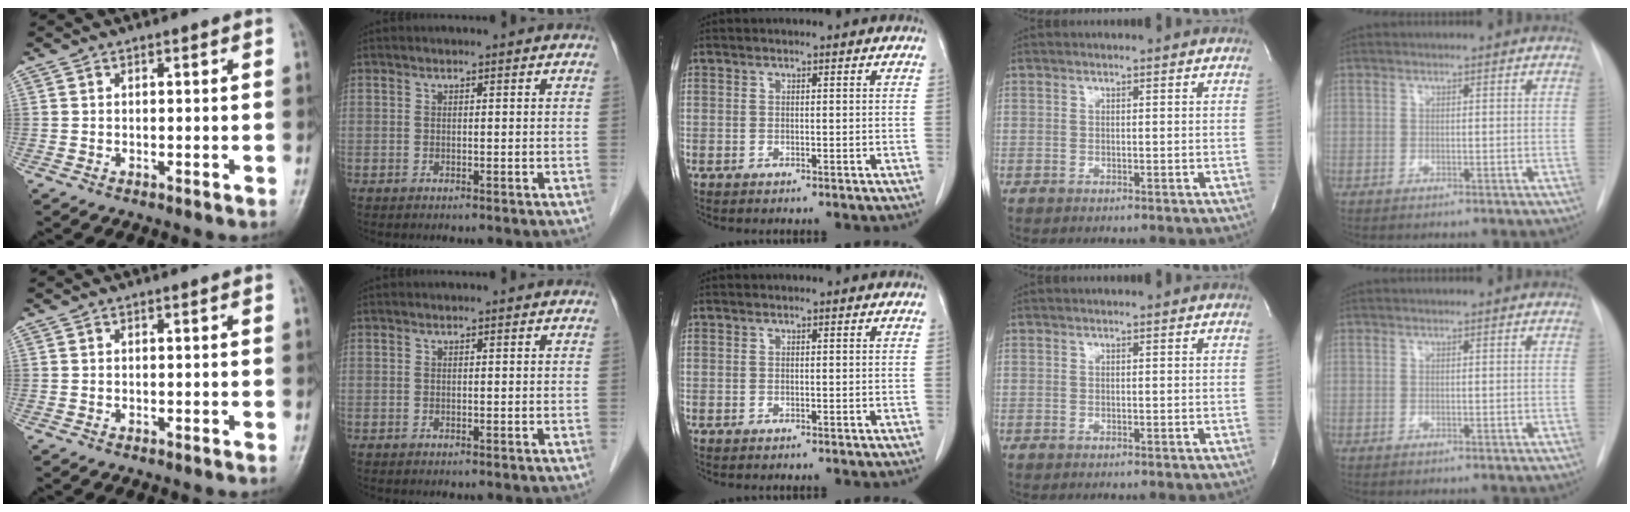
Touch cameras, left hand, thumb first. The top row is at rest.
{}